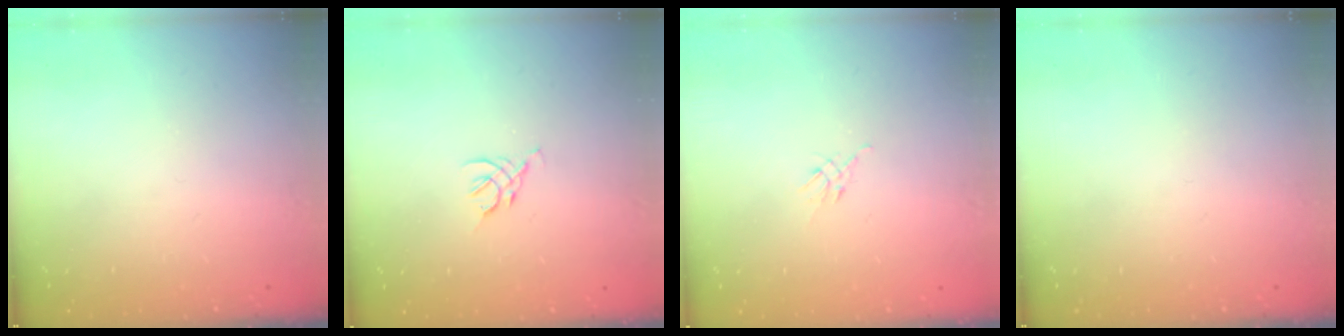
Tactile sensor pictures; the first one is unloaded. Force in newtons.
{"total": 2.5, "press": 2.5, "slide": 0.7}
{"total": 2.6, "press": 2.5, "slide": 0.7}
{"total": 0.0}